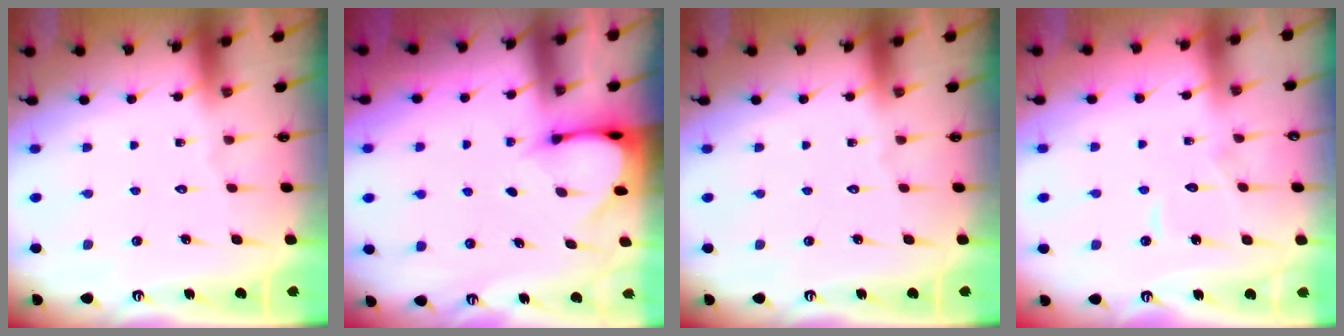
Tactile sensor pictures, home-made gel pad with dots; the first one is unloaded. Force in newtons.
{"total": 3.1, "press": 3.1, "slide": 0.2}
{"total": 0.0}
{"total": 4.0, "press": 4.0, "slide": 0.1}